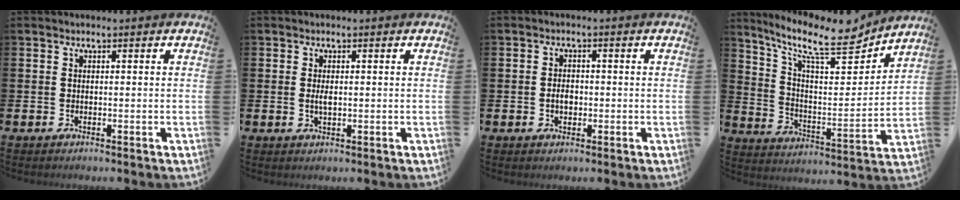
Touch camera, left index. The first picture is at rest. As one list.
[{"total": 1.5, "force": [0.1, 0.6, 1.4], "torque": [-0.016, -0.002, -0.002]}, {"total": 2.3, "force": [-0.3, 1.6, 1.6], "torque": [-0.013, -0.002, -0.013]}, {"total": 11.6, "force": [9.2, 3.2, 6.4], "torque": [-0.132, -0.064, 0.151]}]